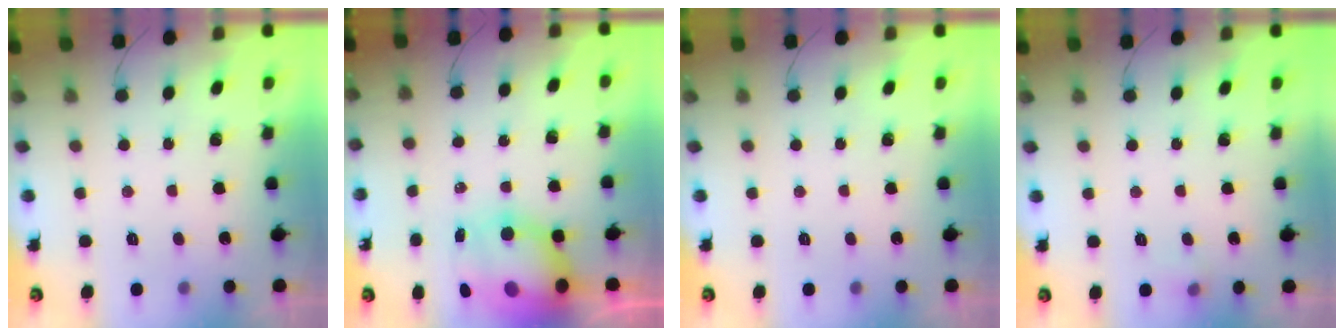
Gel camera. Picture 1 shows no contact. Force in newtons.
{"total": 12.3, "press": 11.9, "slide": 3.2}
{"total": 0.0}
{"total": 3.6, "press": 3.3, "slide": 1.4}